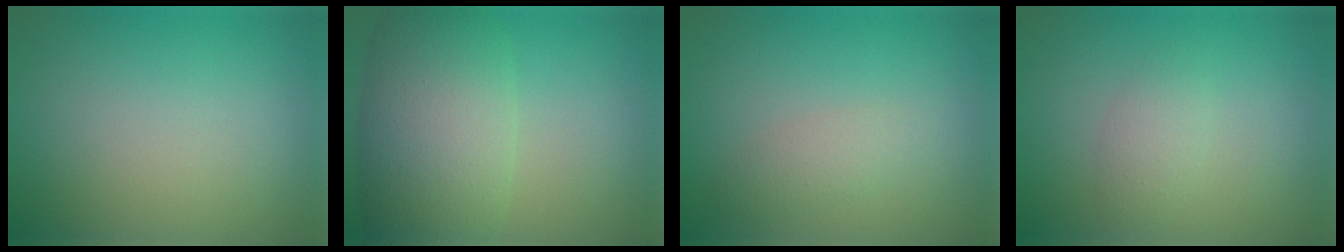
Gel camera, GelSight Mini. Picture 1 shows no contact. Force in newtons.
{"total": 9.5, "press": 9.5, "slide": 0.3}
{"total": 1.6, "press": 1.6, "slide": 0.1}
{"total": 2.3, "press": 2.3, "slide": 0.0}